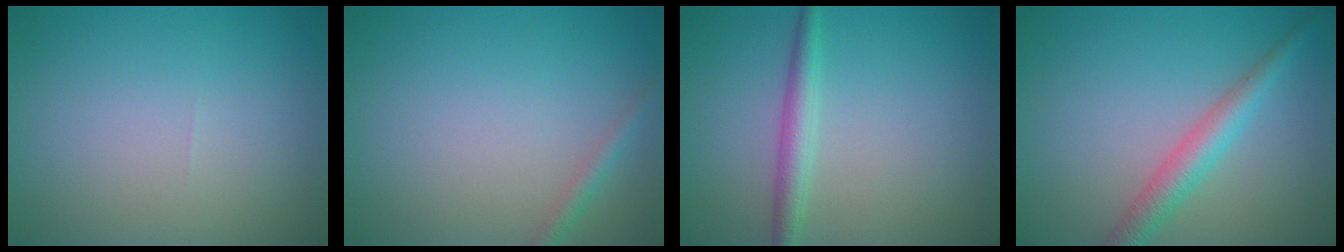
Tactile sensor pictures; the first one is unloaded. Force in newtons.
{"total": 1.3, "press": 1.3, "slide": 0.1}
{"total": 2.4, "press": 2.4, "slide": 0.1}
{"total": 3.1, "press": 3.1, "slide": 0.1}